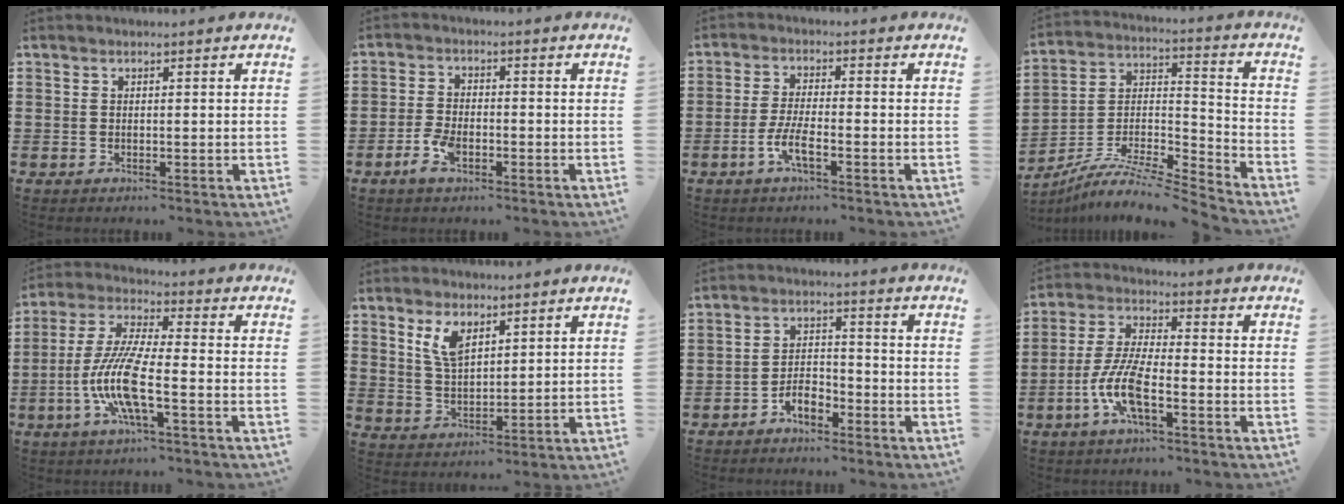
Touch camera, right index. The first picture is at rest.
{"total": 3.8, "force": [-2.0, 1.7, 2.8], "torque": [-0.068, -0.005, -0.040]}
{"total": 4.4, "force": [-2.2, 0.8, 3.7], "torque": [-0.083, -0.006, -0.045]}
{"total": 8.8, "force": [-8.0, 1.6, 3.5], "torque": [-0.067, 0.011, -0.161]}
{"total": 10.2, "force": [-3.6, 1.8, 9.4], "torque": [-0.218, -0.019, -0.075]}
{"total": 5.6, "force": [3.3, 2.5, 3.7], "torque": [-0.083, 0.006, 0.059]}
{"total": 3.9, "force": [-3.0, 1.7, 1.9], "torque": [-0.043, 0.006, -0.061]}
{"total": 8.3, "force": [-3.5, 2.1, 7.2], "torque": [-0.173, -0.016, -0.071]}